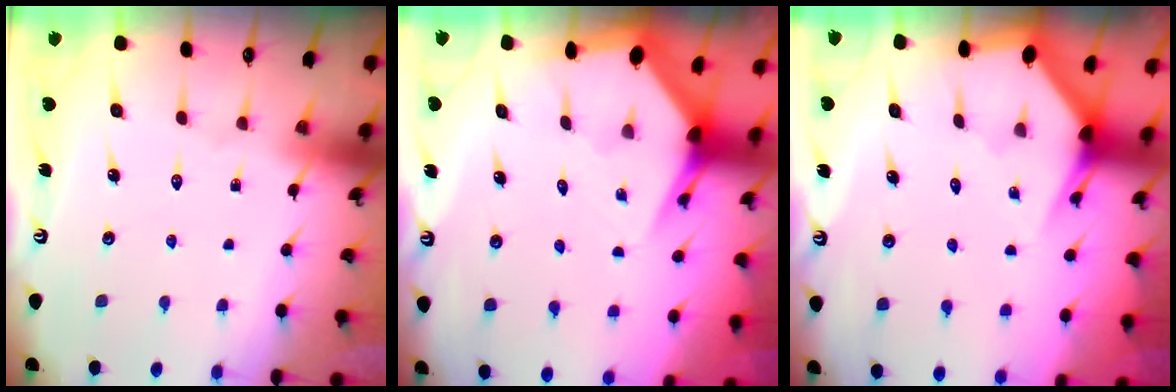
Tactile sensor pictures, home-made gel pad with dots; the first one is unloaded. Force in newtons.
{"total": 3.8, "press": 3.7, "slide": 0.5}
{"total": 2.9, "press": 2.9, "slide": 0.2}